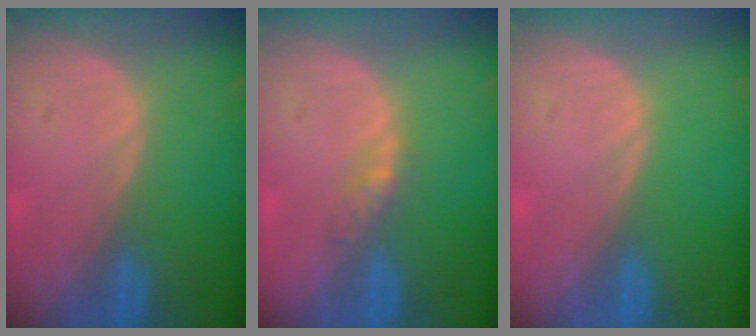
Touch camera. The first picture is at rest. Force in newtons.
{"total": 2.6, "press": 2.3, "slide": 1.3}
{"total": 0.0}